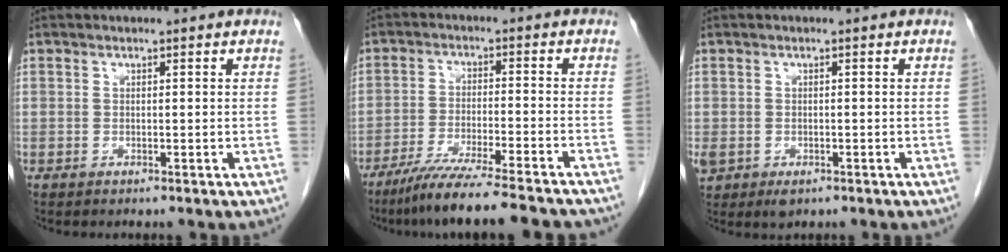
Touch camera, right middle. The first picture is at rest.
{"total": 15.2, "force": [-13.0, 0.2, 7.8], "torque": [-0.117, -0.038, -0.205]}
{"total": 5.6, "force": [-2.5, 4.2, 2.8], "torque": [-0.072, -0.007, -0.032]}